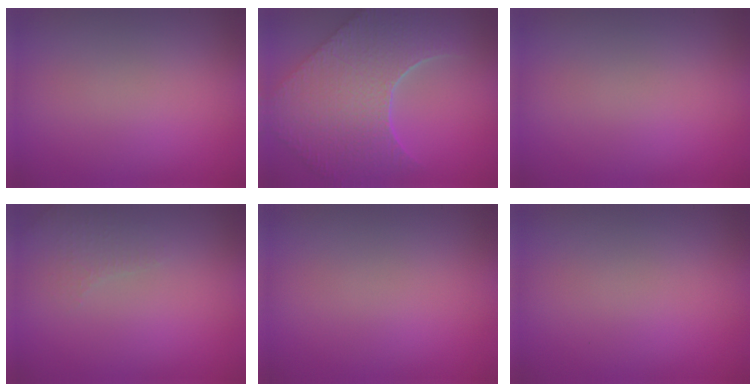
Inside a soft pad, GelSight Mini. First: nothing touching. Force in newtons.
{"total": 9.7, "press": 7.0, "slide": 6.7}
{"total": 0.0}
{"total": 1.6, "press": 1.6, "slide": 0.4}
{"total": 0.0}
{"total": 0.0}